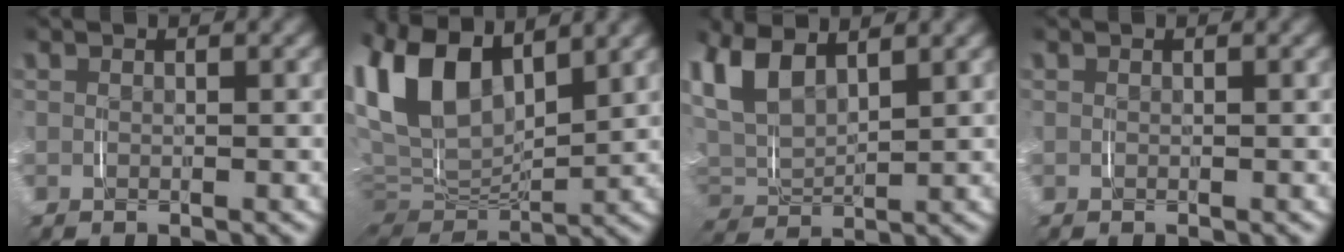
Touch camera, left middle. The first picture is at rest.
{"total": 13.3, "force": [4.6, 8.7, 9.0], "torque": [-0.208, -0.007, 0.087]}
{"total": 6.7, "force": [2.7, 4.5, 4.1], "torque": [-0.131, -0.008, 0.053]}
{"total": 0.0}